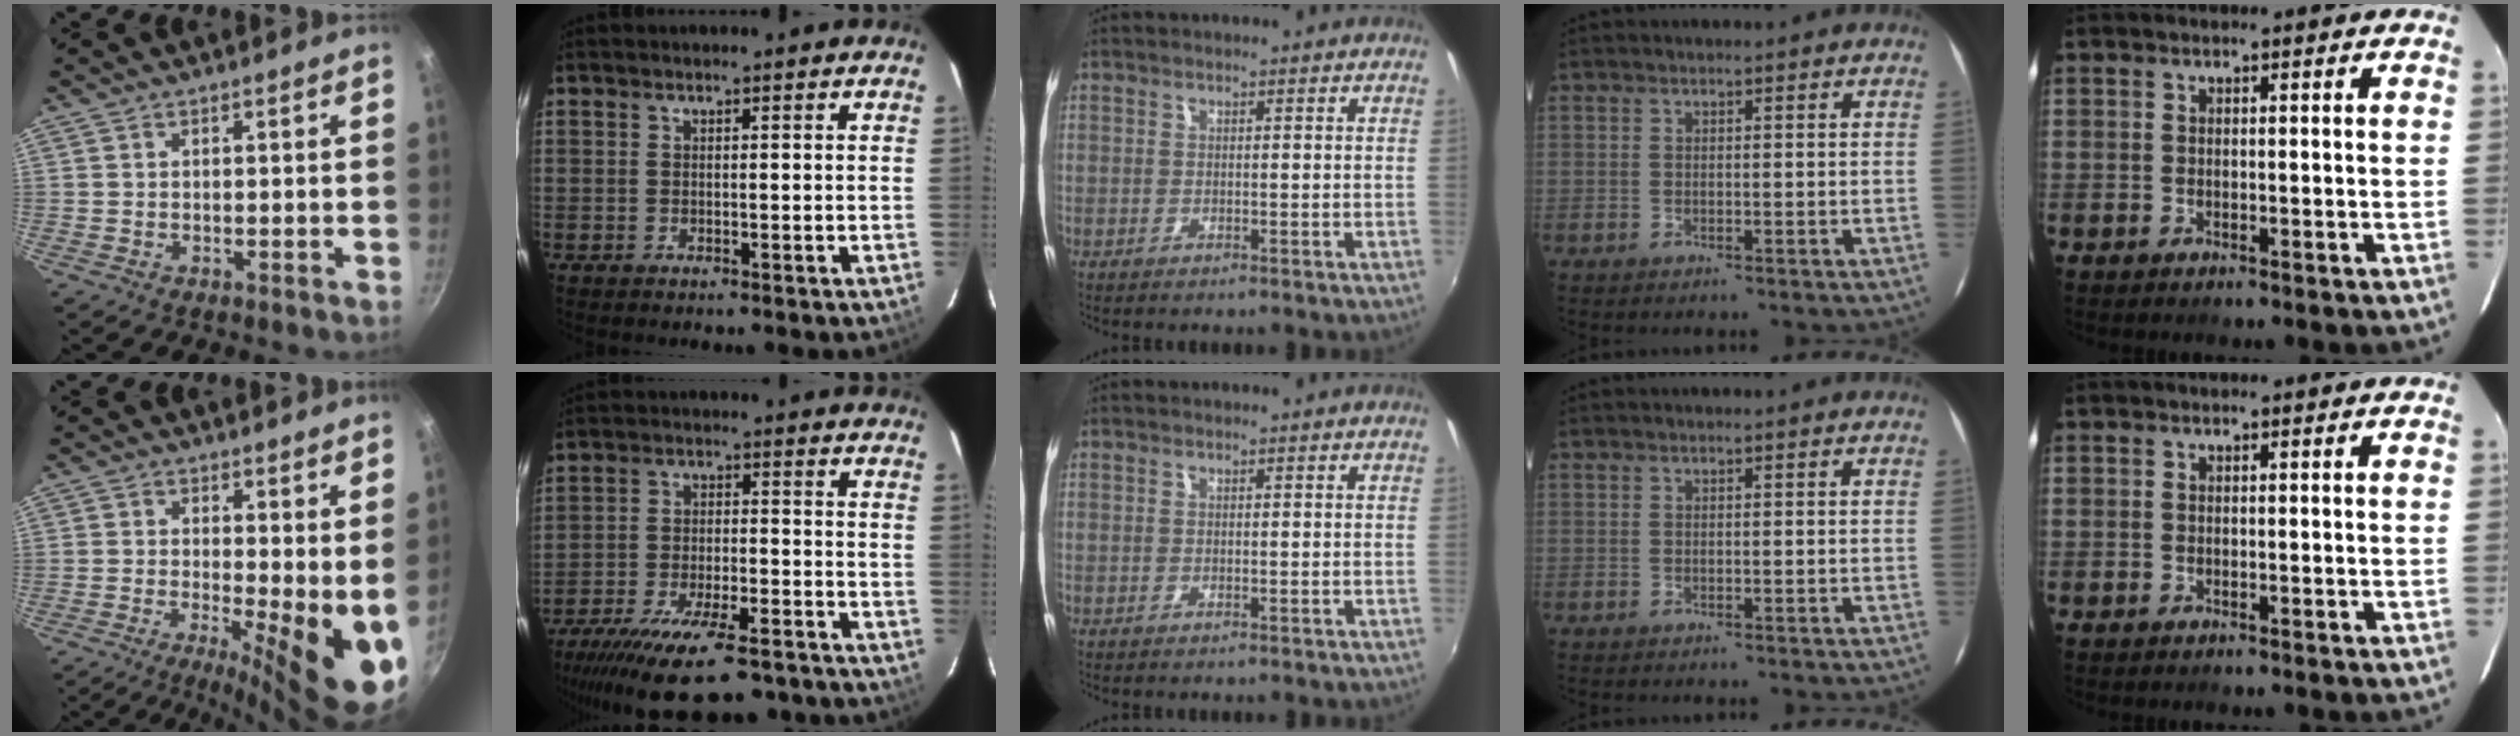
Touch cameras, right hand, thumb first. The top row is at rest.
{"thumb": {"total": 12.1, "force": [-0.7, 3.7, 11.5], "torque": [-0.134, -0.022, -0.007]}, "index": {"total": 21.6, "force": [-17.0, 6.4, 11.8], "torque": [-0.230, -0.038, -0.251]}}